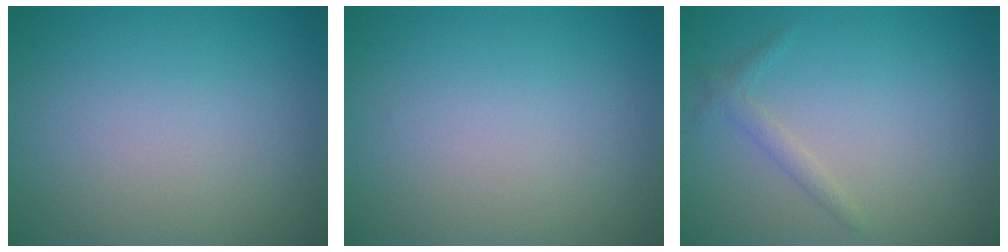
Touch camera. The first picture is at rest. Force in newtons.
{"total": 0.0}
{"total": 1.2, "press": 1.2, "slide": 0.1}